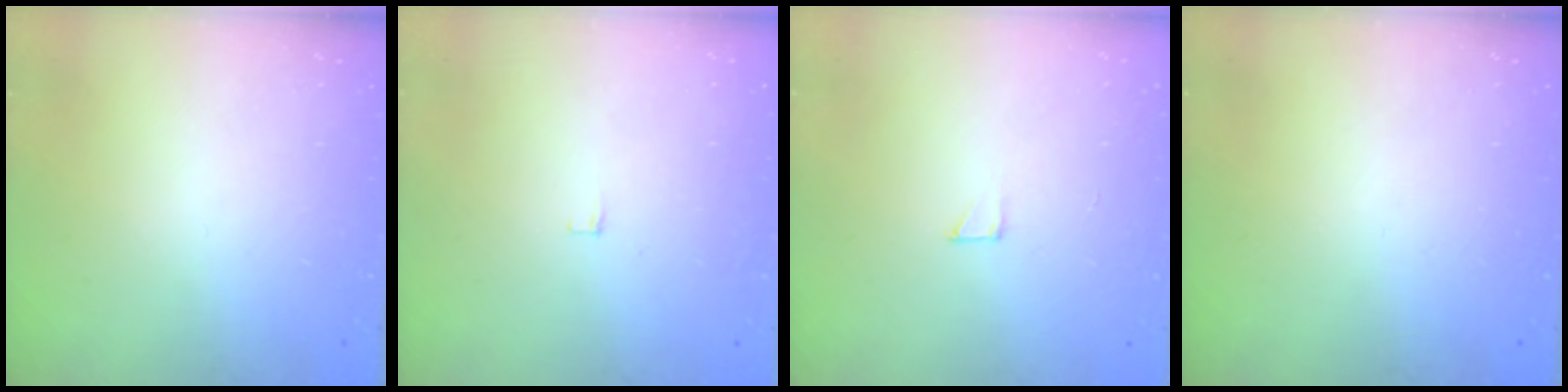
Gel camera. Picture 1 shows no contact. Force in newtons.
{"total": 3.8, "press": 3.8, "slide": 0.3}
{"total": 2.1, "press": 2.1, "slide": 0.1}
{"total": 0.0}